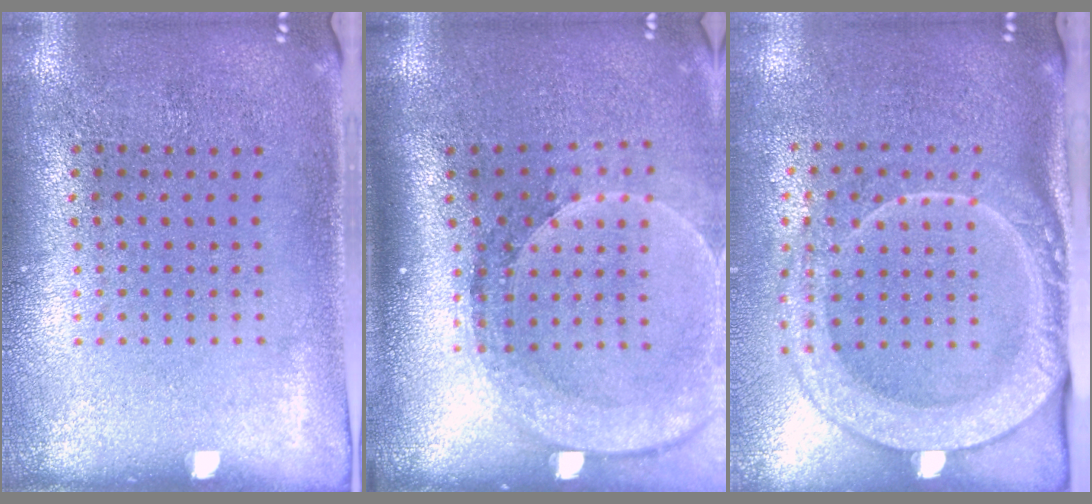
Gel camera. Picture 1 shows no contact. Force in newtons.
{"total": 2.6, "press": 2.0, "slide": 1.6}
{"total": 2.5, "press": 2.0, "slide": 1.5}